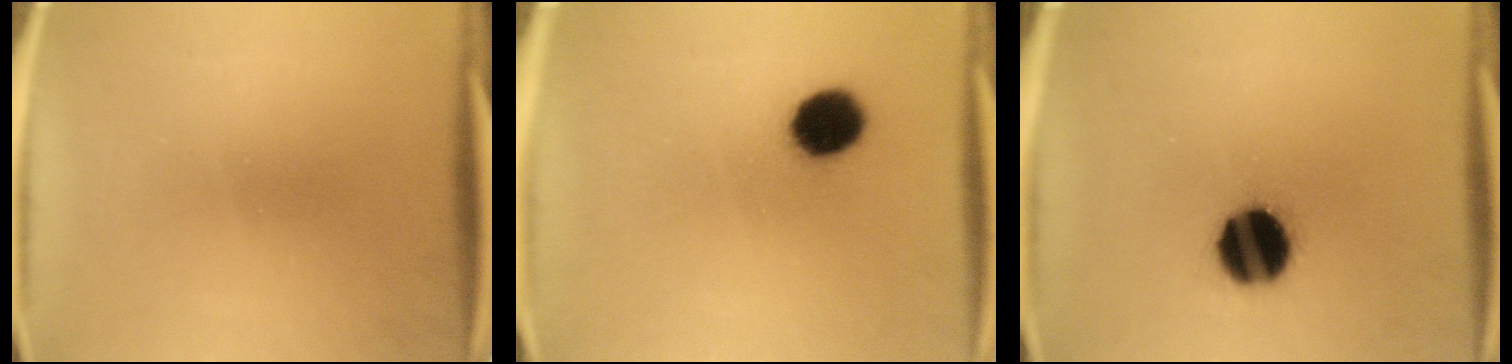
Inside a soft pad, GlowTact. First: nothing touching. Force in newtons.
{"total": 8.5}
{"total": 15.2}